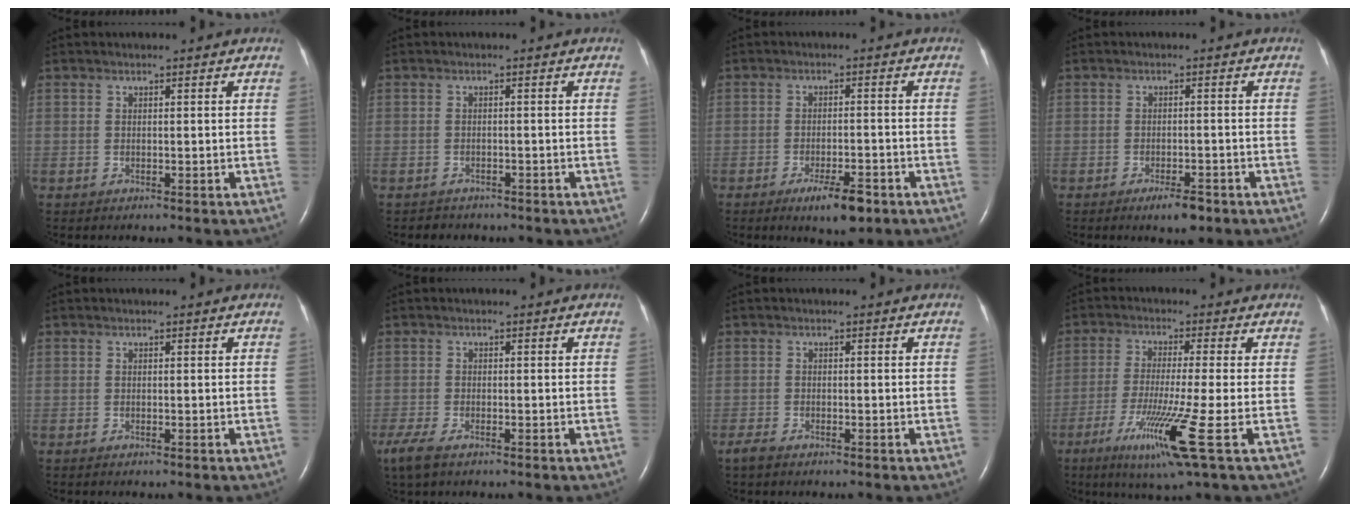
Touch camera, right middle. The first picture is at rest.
{"total": 2.5, "force": [-2.1, 1.4, 0.1], "torque": [-0.009, 0.003, -0.028]}
{"total": 5.9, "force": [-3.6, 1.4, 4.4], "torque": [-0.077, -0.007, -0.052]}
{"total": 3.6, "force": [-2.4, 1.0, 2.5], "torque": [-0.042, -0.002, -0.035]}
{"total": 0.0}
{"total": 6.3, "force": [-4.3, 2.4, 3.9], "torque": [-0.086, -0.017, -0.077]}
{"total": 1.8, "force": [-1.4, 0.6, 1.0], "torque": [-0.027, -0.004, -0.025]}
{"total": 10.6, "force": [-4.5, -1.5, 9.4], "torque": [-0.183, -0.041, -0.084]}